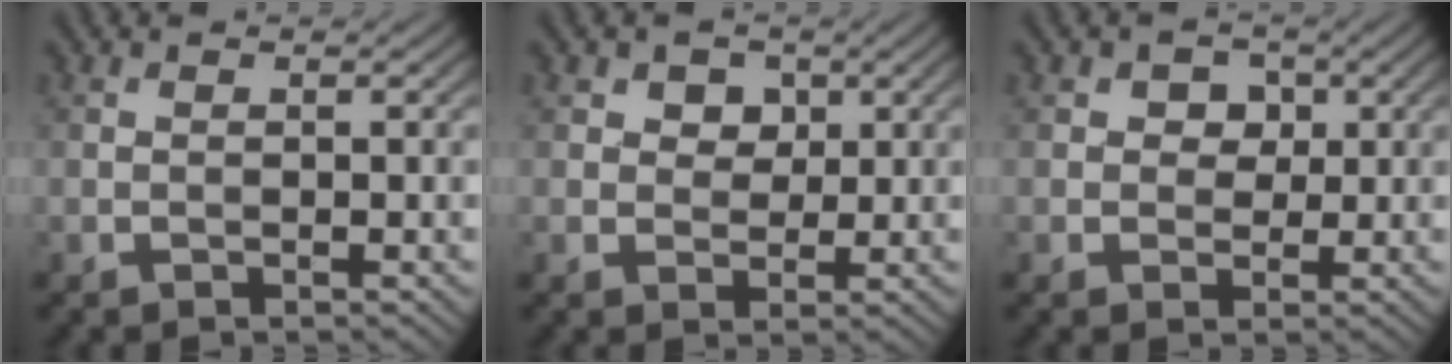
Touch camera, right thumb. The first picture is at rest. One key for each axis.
{"total": 3.6, "fx": 1.6, "fy": 2.8, "fz": 1.8, "tx": -0.033, "ty": -0.005, "tz": 0.022}
{"total": 3.4, "fx": 1.0, "fy": 2.8, "fz": 1.6, "tx": -0.029, "ty": -0.002, "tz": 0.007}